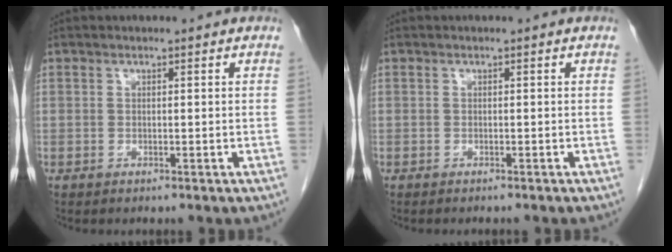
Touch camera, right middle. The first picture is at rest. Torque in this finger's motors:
{"motor_torque": [-0.20, -0.30, -0.10, -0.01]}